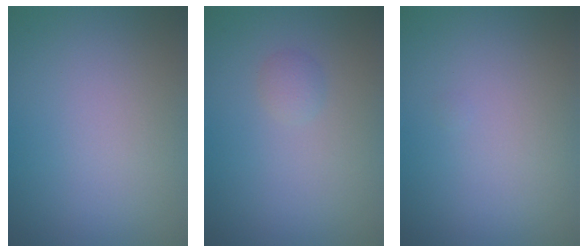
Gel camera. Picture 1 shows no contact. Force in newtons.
{"total": 0.9, "press": 0.9, "slide": 0.0}
{"total": 0.0}